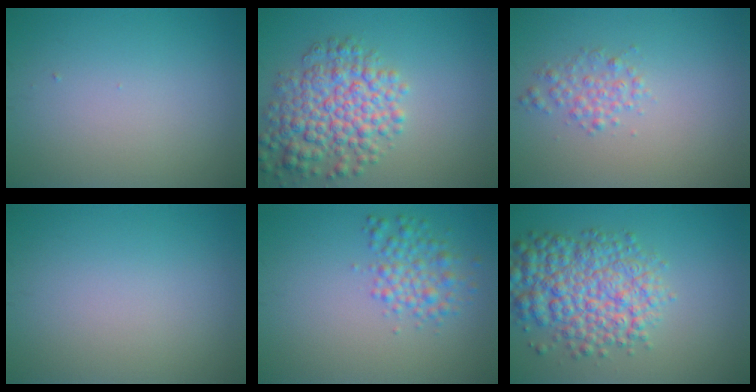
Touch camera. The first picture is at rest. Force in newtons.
{"total": 6.4, "press": 6.4, "slide": 0.2}
{"total": 1.8, "press": 1.8, "slide": 0.0}
{"total": 0.0}
{"total": 2.9, "press": 2.9, "slide": 0.0}
{"total": 7.5, "press": 7.5, "slide": 0.2}